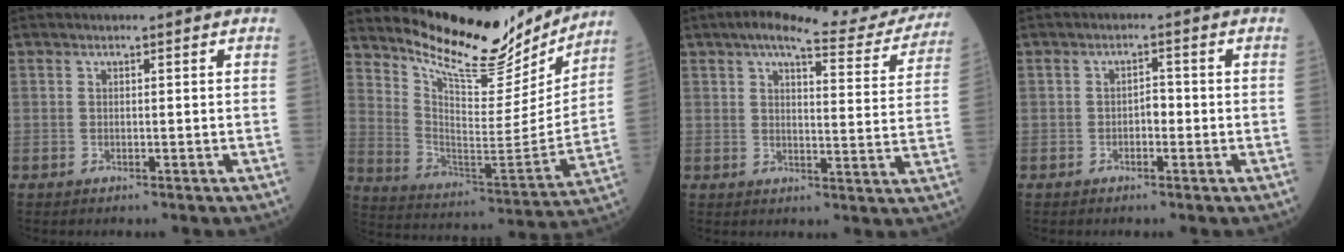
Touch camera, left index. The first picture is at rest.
{"total": 18.7, "force": [17.2, 4.4, 6.0], "torque": [-0.109, -0.042, 0.260]}
{"total": 16.2, "force": [14.5, 3.0, 6.8], "torque": [-0.078, -0.006, 0.166]}
{"total": 1.8, "force": [-0.5, 1.0, 1.4], "torque": [-0.015, 0.006, -0.011]}